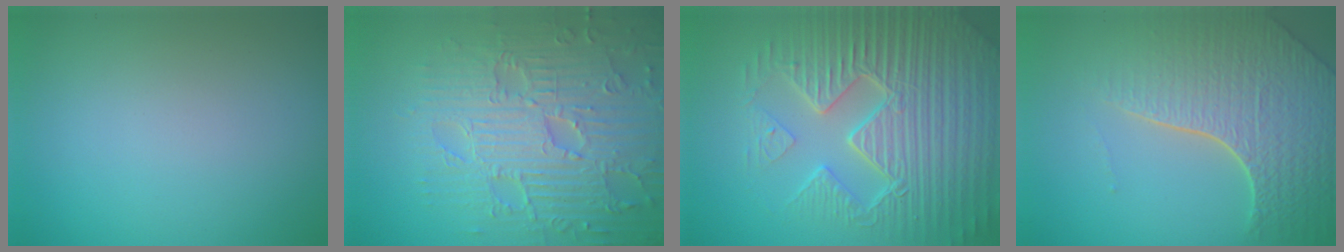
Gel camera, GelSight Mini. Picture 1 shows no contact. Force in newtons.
{"total": 9.6, "press": 6.9, "slide": 6.7}
{"total": 10.1, "press": 6.7, "slide": 7.5}
{"total": 8.0, "press": 5.7, "slide": 5.7}